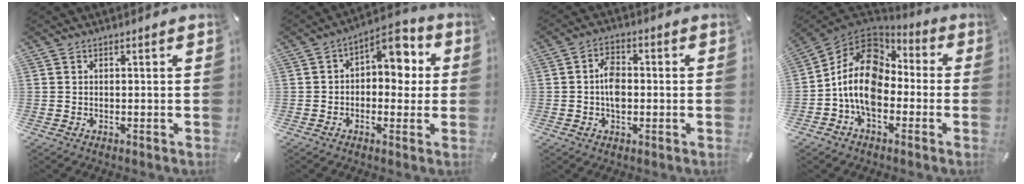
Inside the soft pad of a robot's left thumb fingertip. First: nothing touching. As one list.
[{"total": 8.1, "force": [2.6, 5.1, 5.8], "torque": [-0.069, -0.022, 0.037]}, {"total": 5.5, "force": [-0.5, 3.5, 4.2], "torque": [-0.074, 0.007, -0.012]}, {"total": 13.8, "force": [-2.2, 10.1, 9.1], "torque": [-0.200, 0.027, -0.042]}]